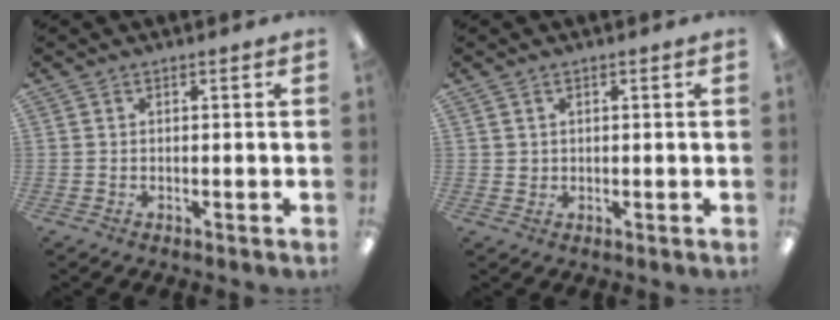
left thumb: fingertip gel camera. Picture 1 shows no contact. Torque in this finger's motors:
{"motor_torque": [-0.12, 0.05, 0.19, -0.20, 0.00]}